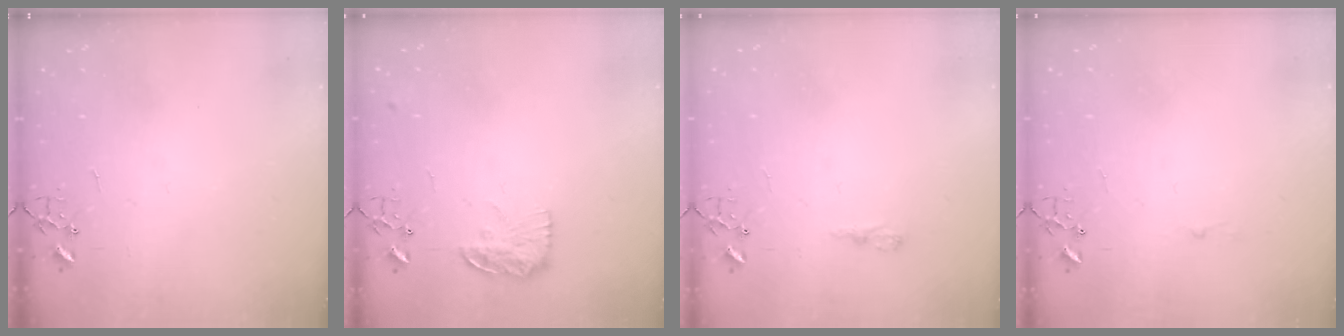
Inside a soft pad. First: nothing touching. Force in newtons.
{"total": 12.3, "press": 12.3, "slide": 0.5}
{"total": 6.0, "press": 6.0, "slide": 0.7}
{"total": 1.8, "press": 1.8, "slide": 0.2}